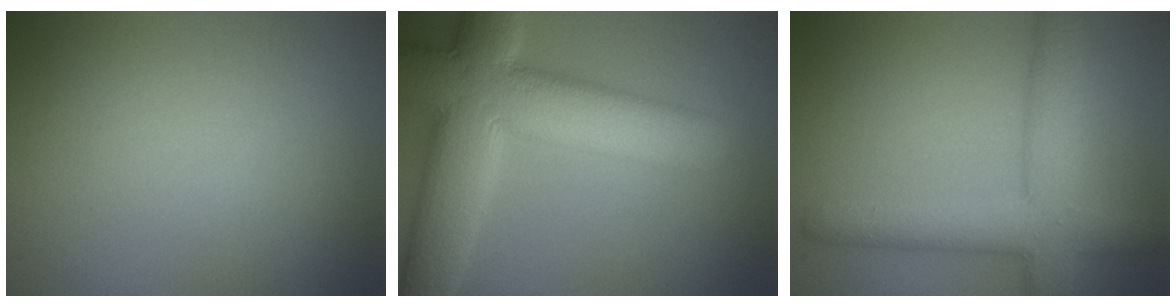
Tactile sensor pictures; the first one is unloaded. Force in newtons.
{"total": 11.8, "press": 11.8, "slide": 1.0}
{"total": 6.4, "press": 6.4, "slide": 0.2}